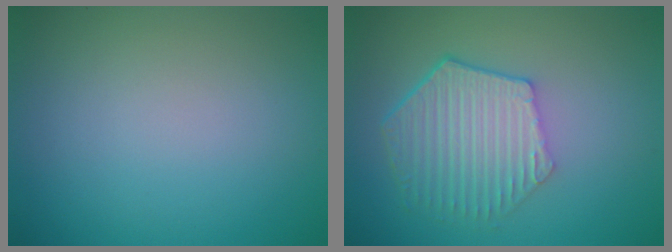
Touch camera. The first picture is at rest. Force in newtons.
{"total": 5.8, "press": 4.4, "slide": 3.7}